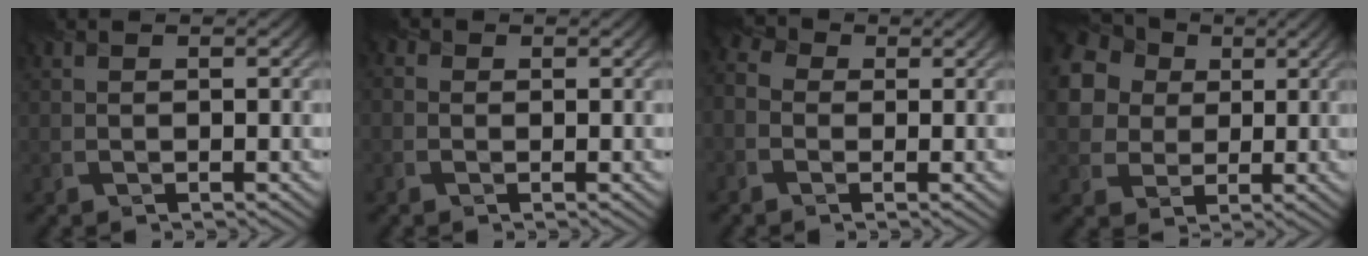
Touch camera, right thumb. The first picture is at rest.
{"total": 1.3, "force": [0.0, 1.2, 0.5], "torque": [-0.013, 0.000, -0.006]}
{"total": 3.6, "force": [-1.0, 2.9, 1.9], "torque": [-0.055, 0.003, -0.031]}
{"total": 13.3, "force": [4.8, 10.6, 6.5], "torque": [-0.191, 0.031, 0.093]}